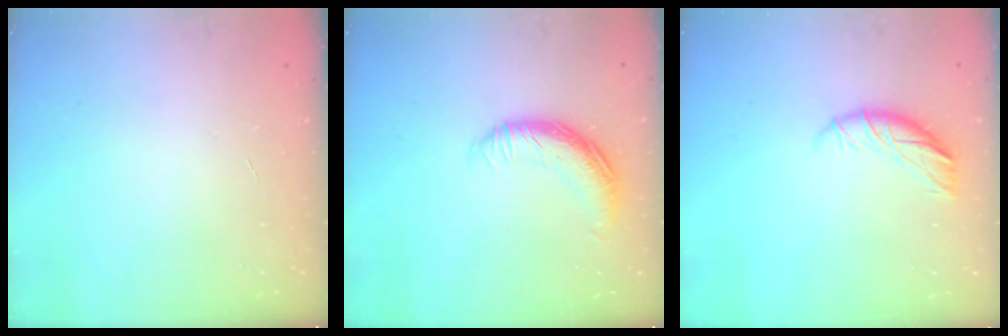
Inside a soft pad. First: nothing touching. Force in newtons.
{"total": 12.0, "press": 12.0, "slide": 0.6}
{"total": 9.0, "press": 8.9, "slide": 0.8}